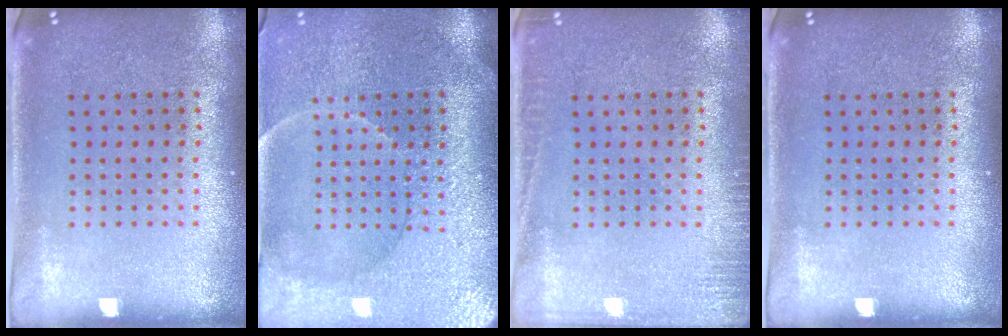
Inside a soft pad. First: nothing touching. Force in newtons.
{"total": 3.7, "press": 3.5, "slide": 1.2}
{"total": 1.9, "press": 1.9, "slide": 0.4}
{"total": 0.0}